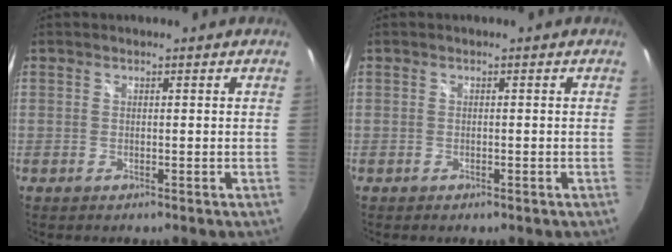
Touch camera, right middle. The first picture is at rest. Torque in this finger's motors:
{"motor_torque": [-0.20, -0.21, -0.02, 0.00]}